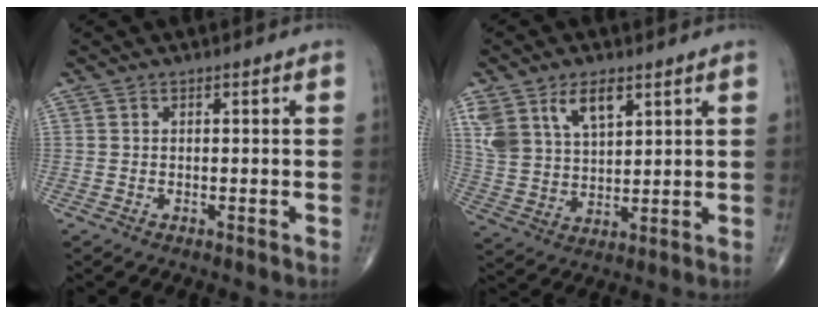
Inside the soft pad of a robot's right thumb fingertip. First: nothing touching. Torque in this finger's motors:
{"motor_torque": [-0.11, 2.07, 1.09, 1.02, 0.09]}